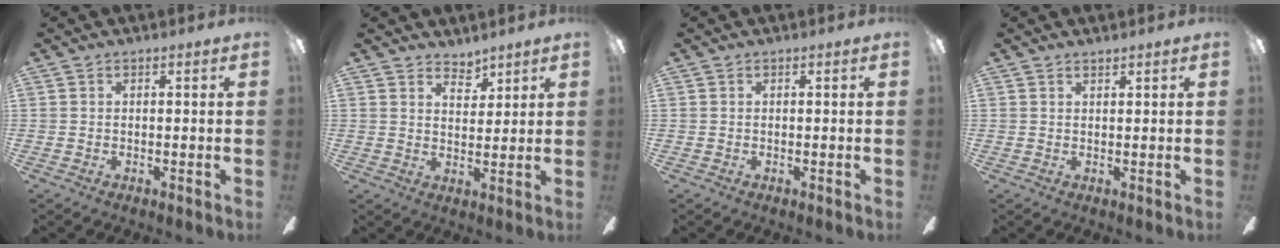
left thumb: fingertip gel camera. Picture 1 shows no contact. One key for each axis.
{"total": 4.3, "fx": 3.8, "fy": 1.7, "fz": 0.9, "tx": -0.012, "ty": -0.021, "tz": 0.069}
{"total": 0.0}
{"total": 1.1, "fx": 1.1, "fy": 0.0, "fz": 0.0, "tx": -0.002, "ty": -0.002, "tz": 0.021}